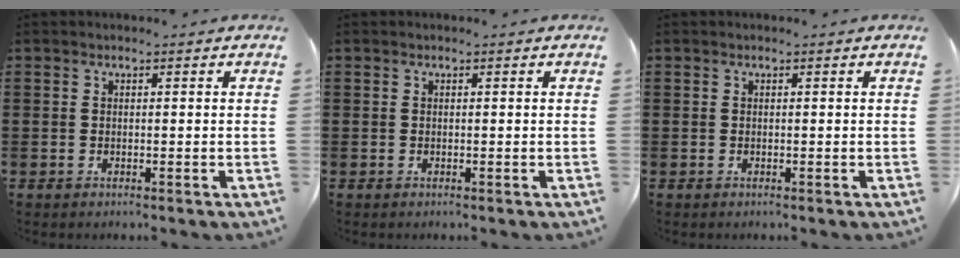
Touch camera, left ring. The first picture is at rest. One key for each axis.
{"total": 0.0}
{"total": 0.0}